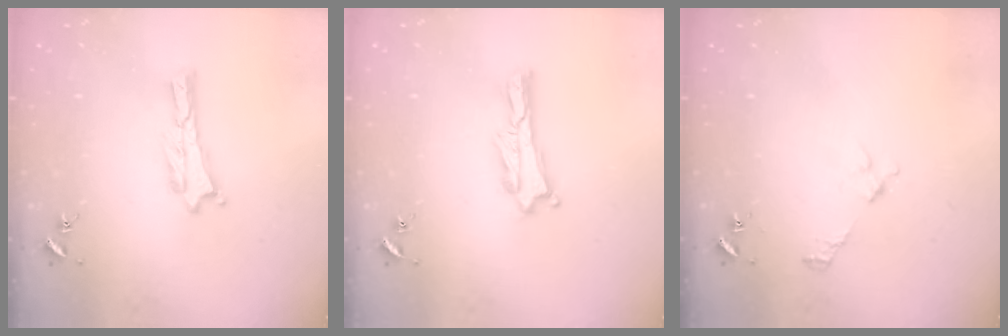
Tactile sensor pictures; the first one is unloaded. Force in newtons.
{"total": 0.7, "press": 0.7, "slide": 0.2}
{"total": 2.2, "press": 2.2, "slide": 0.3}